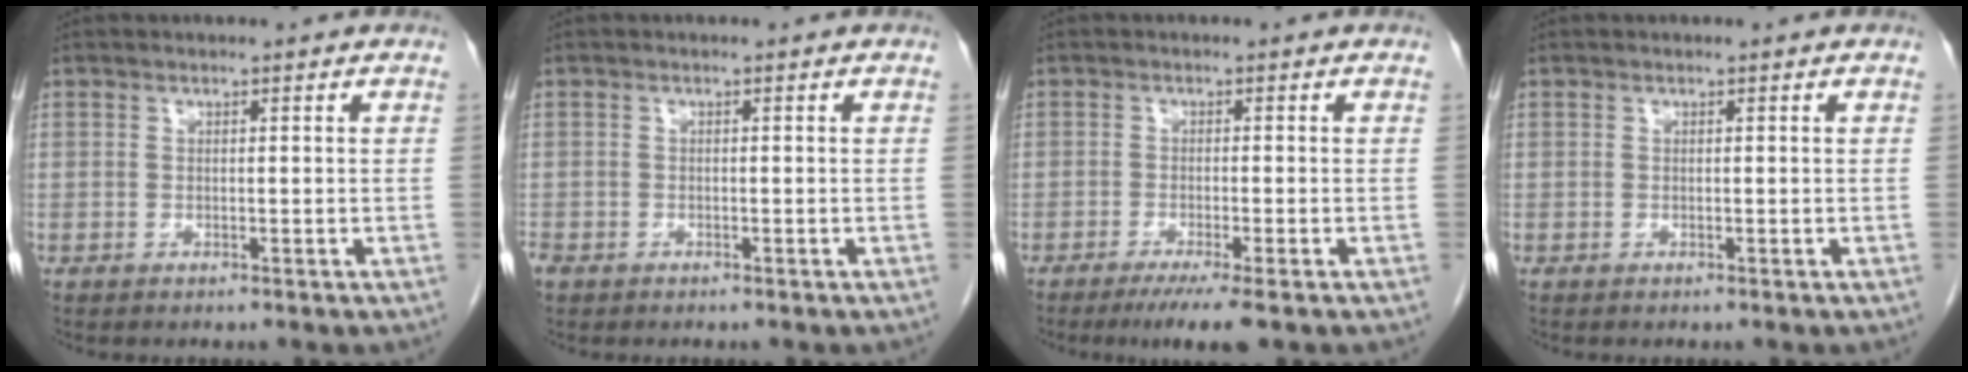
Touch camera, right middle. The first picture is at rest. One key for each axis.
{"total": 1.6, "fx": -1.0, "fy": 1.1, "fz": 0.6, "tx": -0.019, "ty": -0.001, "tz": -0.018}
{"total": 4.7, "fx": -3.2, "fy": -0.1, "fz": 3.5, "tx": -0.050, "ty": -0.012, "tz": -0.054}
{"total": 0.0}